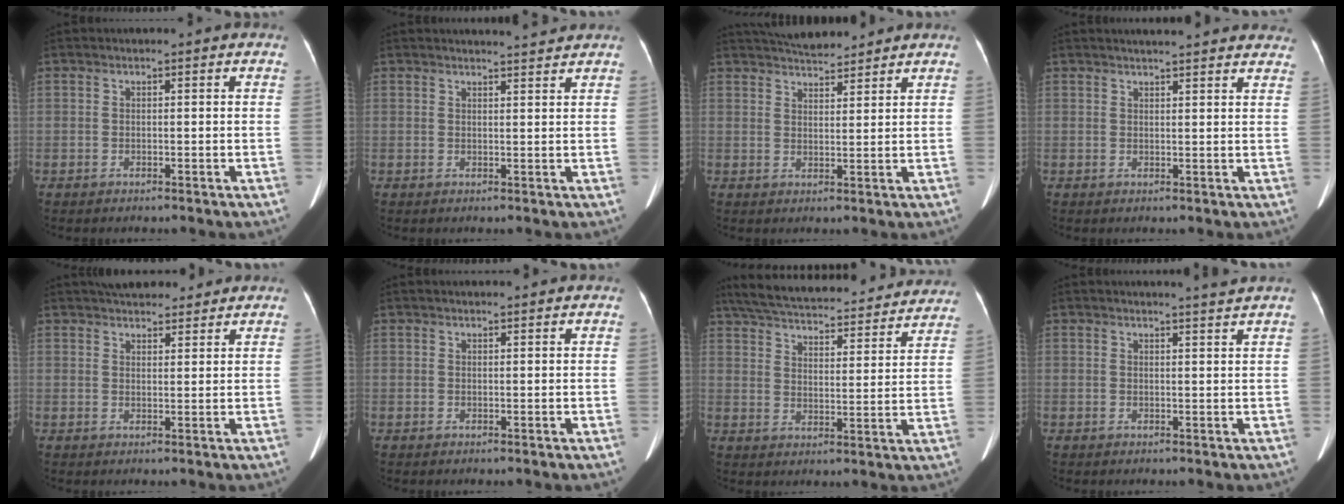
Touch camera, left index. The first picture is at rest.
{"total": 3.4, "force": [3.3, -0.3, 0.6], "torque": [-0.012, 0.002, 0.043]}
{"total": 8.2, "force": [7.8, 1.4, 2.4], "torque": [-0.045, 0.012, 0.121]}
{"total": 14.6, "force": [13.4, 2.1, 5.3], "torque": [-0.060, 0.018, 0.151]}
{"total": 8.9, "force": [7.8, 2.7, 3.3], "torque": [-0.044, 0.021, 0.108]}
{"total": 3.4, "force": [3.1, 0.3, 1.2], "torque": [-0.017, 0.021, 0.039]}
{"total": 29.3, "force": [26.2, 6.4, 11.4], "torque": [-0.201, -0.012, 0.333]}
{"total": 2.8, "force": [2.5, -1.1, 0.6], "torque": [-0.014, -0.012, 0.032]}